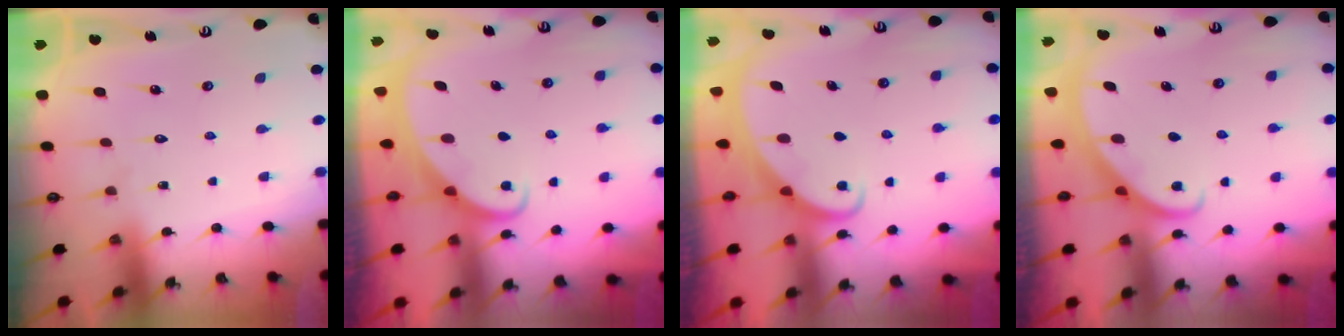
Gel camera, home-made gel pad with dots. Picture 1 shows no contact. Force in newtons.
{"total": 2.0, "press": 2.0, "slide": 0.2}
{"total": 2.0, "press": 2.0, "slide": 0.2}
{"total": 3.1, "press": 3.1, "slide": 0.1}